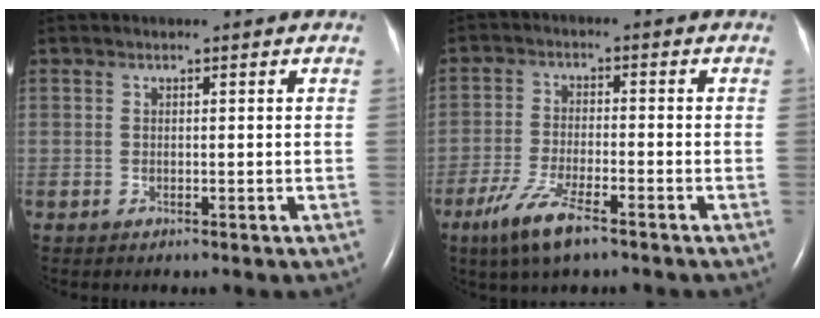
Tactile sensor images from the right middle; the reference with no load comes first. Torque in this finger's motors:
{"motor_torque": [1.07, -0.99, 0.52, 0.14]}